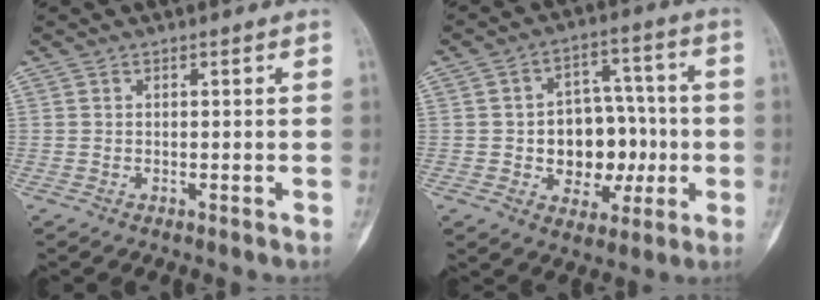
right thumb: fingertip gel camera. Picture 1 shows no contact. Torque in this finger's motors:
{"motor_torque": [0.13, 0.25, 0.24, -0.19, 0.02]}